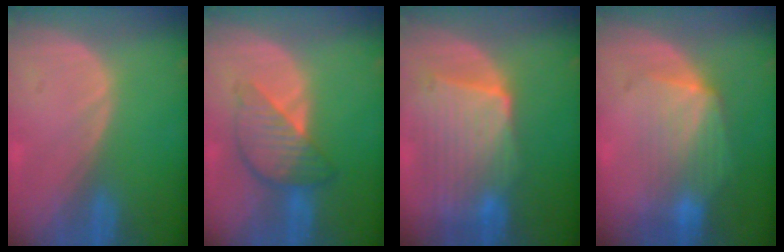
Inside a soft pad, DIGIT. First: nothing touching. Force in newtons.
{"total": 6.3, "press": 6.2, "slide": 0.4}
{"total": 9.7, "press": 8.7, "slide": 4.1}
{"total": 7.4, "press": 6.9, "slide": 2.5}